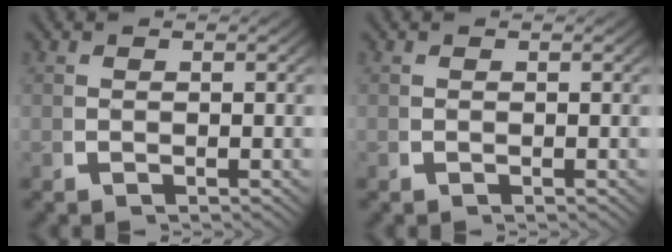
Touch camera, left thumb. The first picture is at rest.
{"total": 0.0}